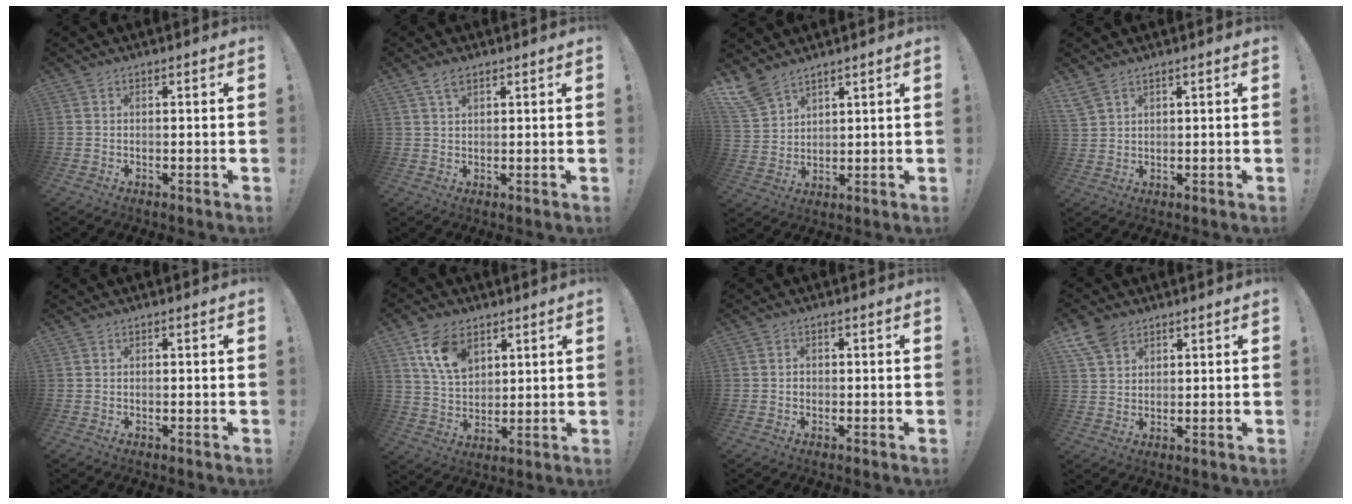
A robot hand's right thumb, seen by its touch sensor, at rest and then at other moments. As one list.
[{"total": 3.6, "force": [2.2, 1.5, 2.3], "torque": [-0.036, -0.008, 0.039]}, {"total": 7.6, "force": [6.3, 3.4, 2.7], "torque": [-0.056, -0.038, 0.125]}, {"total": 4.5, "force": [3.6, 1.6, 2.1], "torque": [-0.045, -0.014, 0.072]}, {"total": 0.0}, {"total": 11.8, "force": [6.3, 7.7, 6.5], "torque": [-0.105, -0.021, 0.121]}, {"total": 0.9, "force": [-0.5, 0.7, 0.3], "torque": [-0.012, 0.006, -0.008]}, {"total": 7.3, "force": [4.8, 4.5, 3.1], "torque": [-0.059, -0.016, 0.096]}]